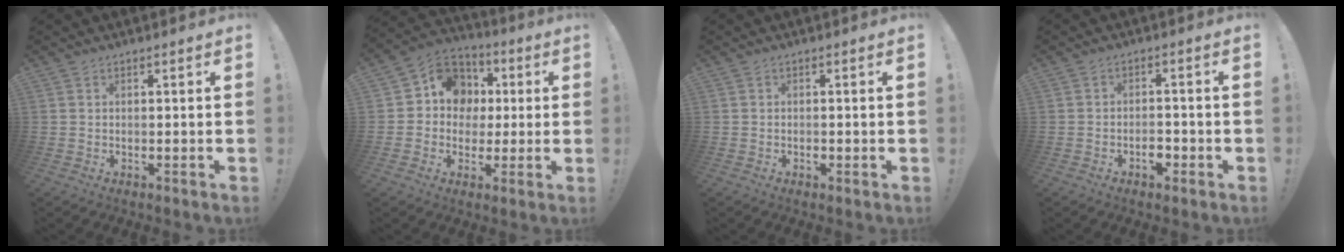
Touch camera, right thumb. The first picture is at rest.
{"total": 12.2, "force": [1.3, 11.1, 4.9], "torque": [-0.062, 0.008, 0.034]}
{"total": 0.8, "force": [-0.7, 0.4, 0.1], "torque": [-0.011, 0.005, -0.010]}
{"total": 3.7, "force": [-2.3, 2.1, 1.9], "torque": [-0.029, 0.009, -0.039]}